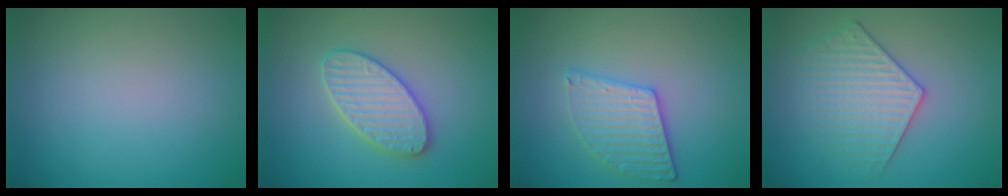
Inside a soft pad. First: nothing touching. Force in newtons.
{"total": 3.9, "press": 3.9, "slide": 0.5}
{"total": 3.4, "press": 3.3, "slide": 1.0}
{"total": 3.6, "press": 3.6, "slide": 0.1}